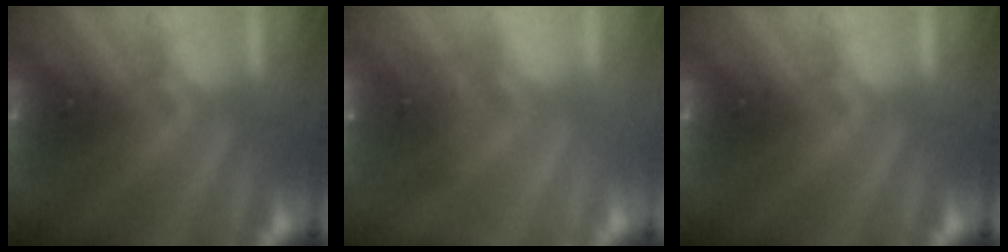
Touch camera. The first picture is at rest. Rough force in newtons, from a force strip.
{"total": 7.2}
{"total": 0.0}